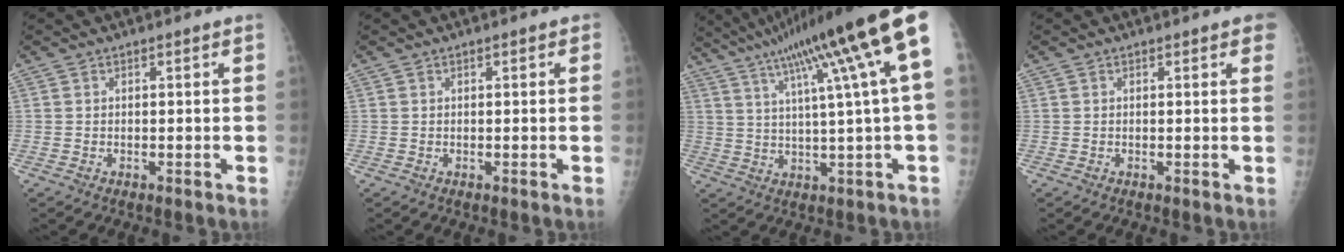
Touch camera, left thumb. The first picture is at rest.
{"total": 1.0, "force": [0.3, 0.4, 0.9], "torque": [-0.010, 0.002, 0.003]}
{"total": 19.3, "force": [8.8, 0.8, 17.1], "torque": [-0.254, 0.011, 0.131]}
{"total": 2.5, "force": [1.4, 0.7, 2.0], "torque": [-0.015, 0.002, 0.012]}